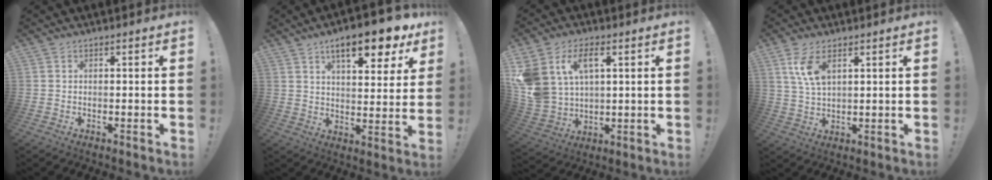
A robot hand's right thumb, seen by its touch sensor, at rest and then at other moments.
{"total": 14.2, "force": [8.6, 4.0, 10.5], "torque": [-0.146, -0.051, 0.134]}
{"total": 12.7, "force": [5.5, 8.5, 7.8], "torque": [-0.162, -0.022, 0.106]}
{"total": 7.7, "force": [3.7, 3.4, 5.8], "torque": [-0.107, -0.016, 0.066]}